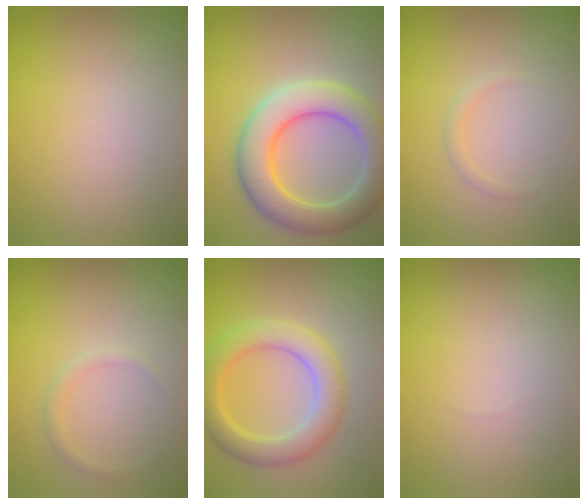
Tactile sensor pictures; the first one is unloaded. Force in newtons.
{"total": 7.1, "press": 7.1, "slide": 0.5}
{"total": 0.7, "press": 0.7, "slide": 0.1}
{"total": 0.9, "press": 0.8, "slide": 0.1}
{"total": 4.8, "press": 4.8, "slide": 0.1}
{"total": 0.0}